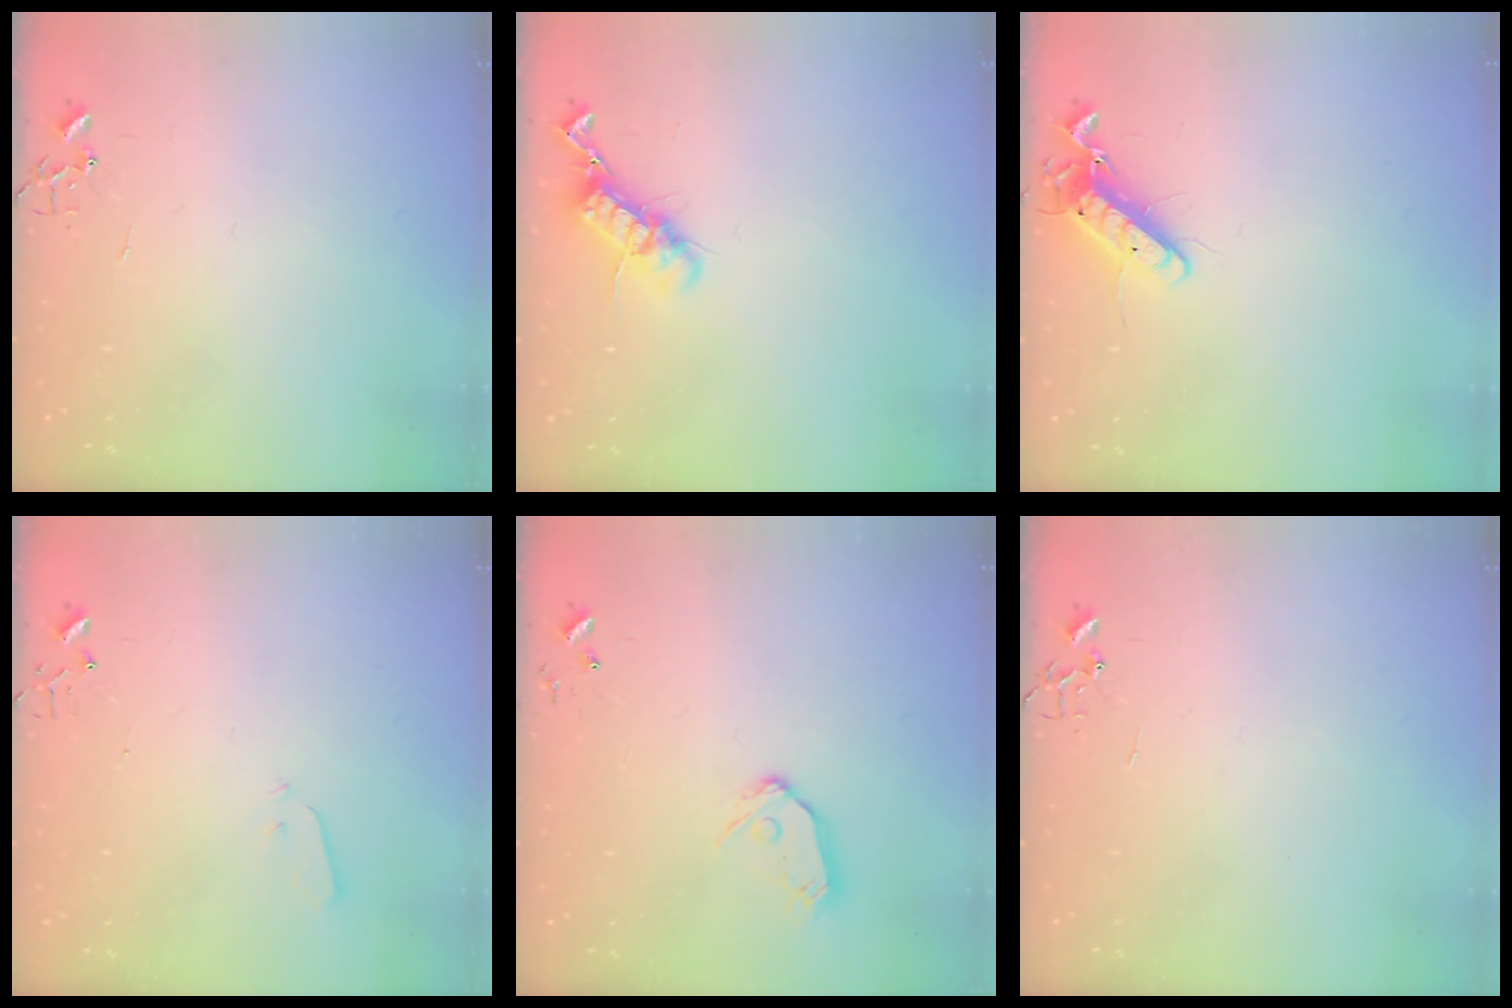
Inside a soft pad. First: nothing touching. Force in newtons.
{"total": 12.3, "press": 12.3, "slide": 0.6}
{"total": 12.1, "press": 12.0, "slide": 1.4}
{"total": 2.9, "press": 2.8, "slide": 0.8}
{"total": 9.2, "press": 9.1, "slide": 0.8}
{"total": 0.0}